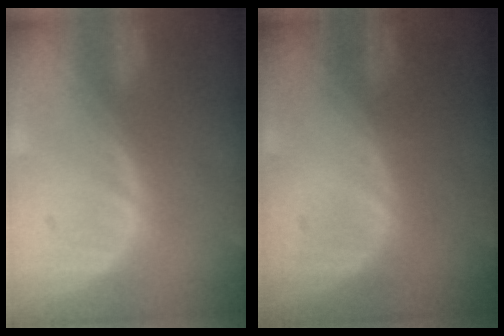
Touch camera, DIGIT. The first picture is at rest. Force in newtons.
{"total": 0.0}